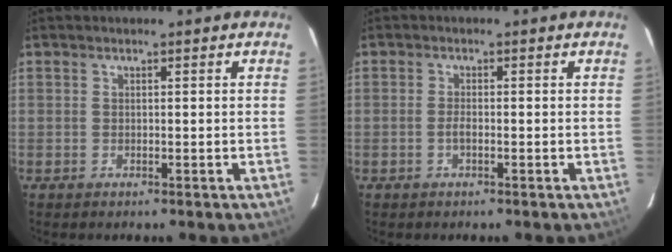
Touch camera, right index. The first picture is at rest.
{"total": 1.2, "force": [-0.5, 0.3, 1.1], "torque": [-0.022, 0.002, -0.010]}